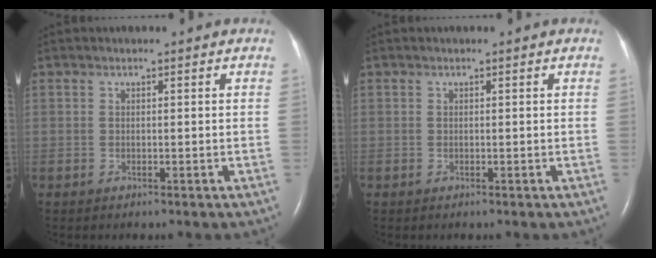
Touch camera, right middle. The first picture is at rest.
{"total": 0.0}